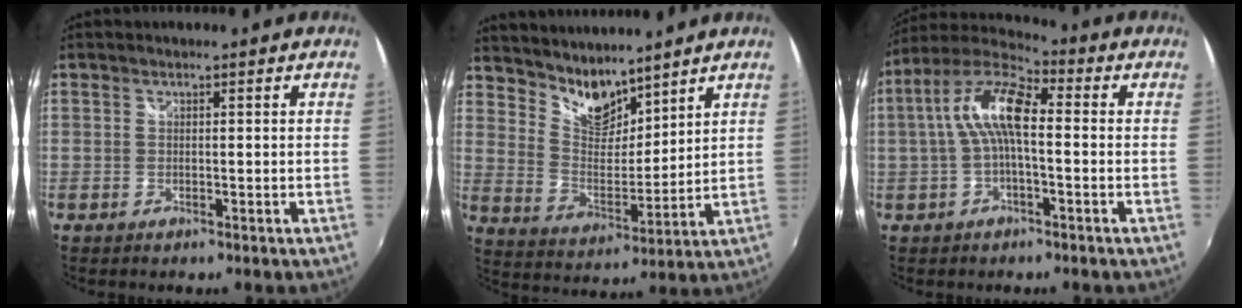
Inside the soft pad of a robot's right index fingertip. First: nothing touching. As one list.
[{"total": 9.2, "force": [8.0, 3.6, 2.7], "torque": [-0.048, -0.002, 0.155]}, {"total": 10.5, "force": [0.1, 3.6, 9.9], "torque": [-0.203, 0.025, -0.003]}]